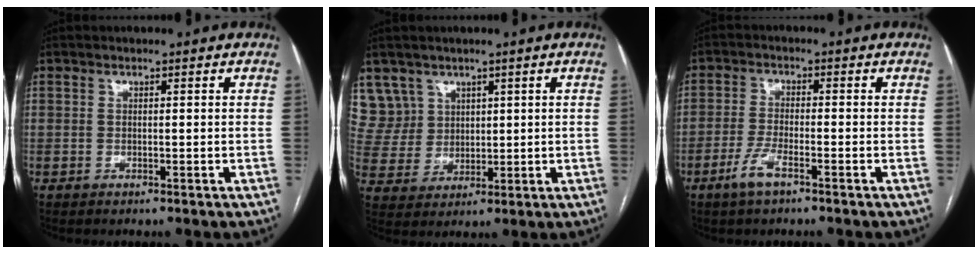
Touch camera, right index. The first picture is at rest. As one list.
[{"total": 7.4, "force": [4.6, 5.9, -0.3], "torque": [0.004, 0.018, 0.103]}, {"total": 4.1, "force": [-2.5, 0.9, 3.1], "torque": [-0.066, -0.002, -0.051]}]